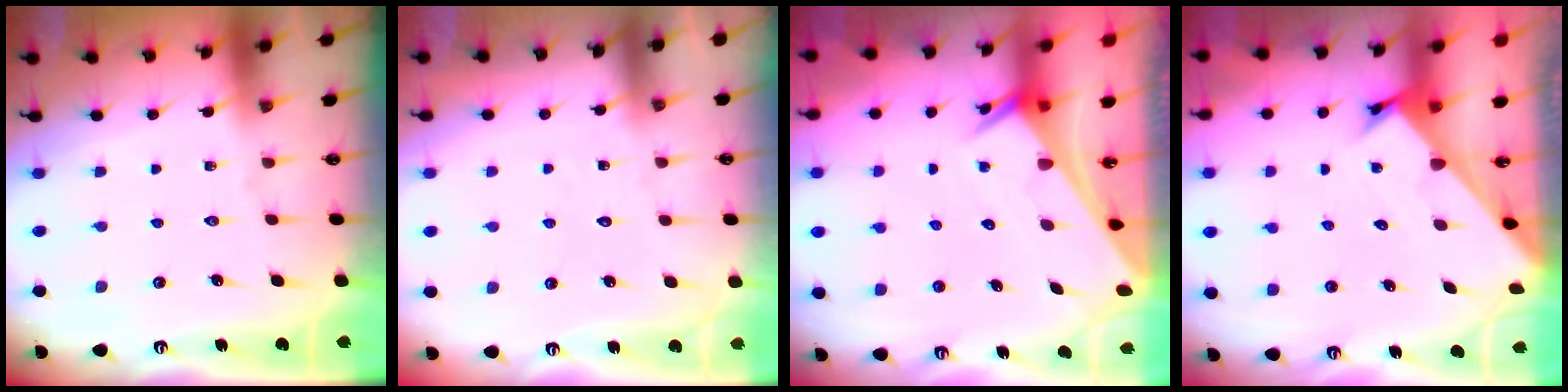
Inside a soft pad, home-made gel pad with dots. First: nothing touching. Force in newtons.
{"total": 5.4, "press": 5.3, "slide": 0.5}
{"total": 2.7, "press": 2.7, "slide": 0.1}
{"total": 2.4, "press": 2.4, "slide": 0.2}